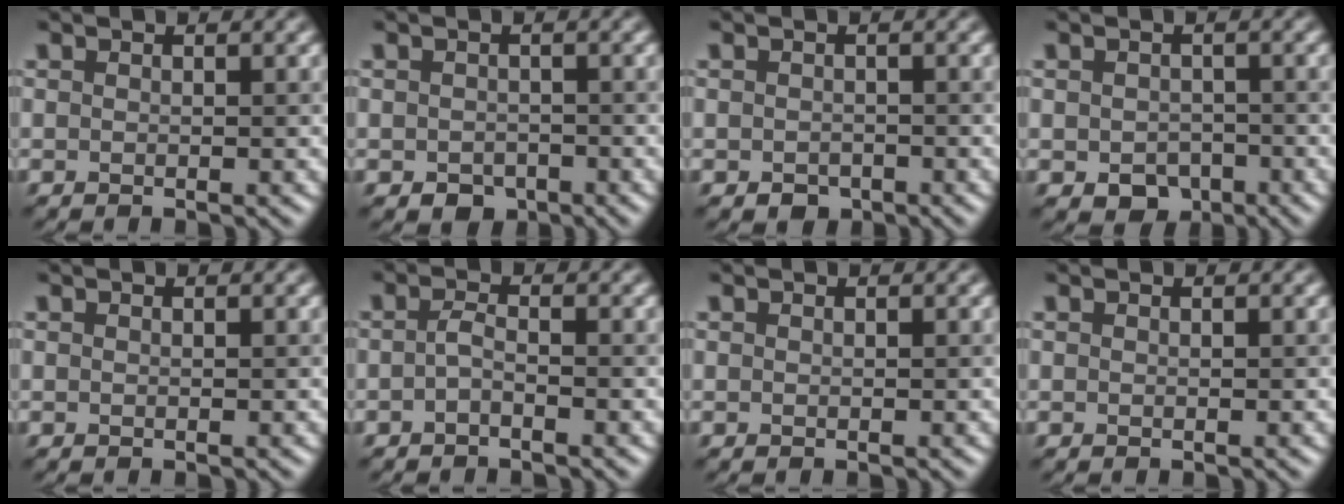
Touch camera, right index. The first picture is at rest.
{"total": 1.9, "force": [-1.0, 1.4, 0.9], "torque": [-0.013, -0.007, -0.019]}
{"total": 1.4, "force": [-0.8, 1.0, 0.6], "torque": [-0.011, -0.007, -0.014]}
{"total": 3.0, "force": [-1.2, 2.2, 1.6], "torque": [-0.024, -0.010, -0.020]}
{"total": 0.0}
{"total": 1.3, "force": [-0.6, 0.4, 1.1], "torque": [-0.025, 0.001, -0.015]}
{"total": 0.0}
{"total": 0.0}